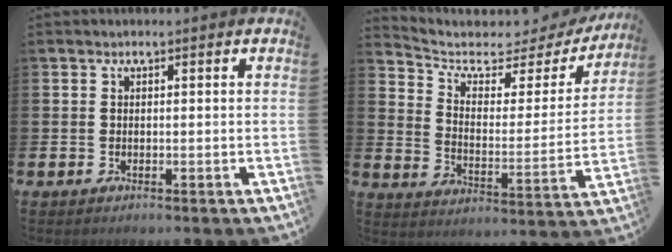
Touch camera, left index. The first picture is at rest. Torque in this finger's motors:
{"motor_torque": [0.92, -1.22, 0.06, 0.00]}